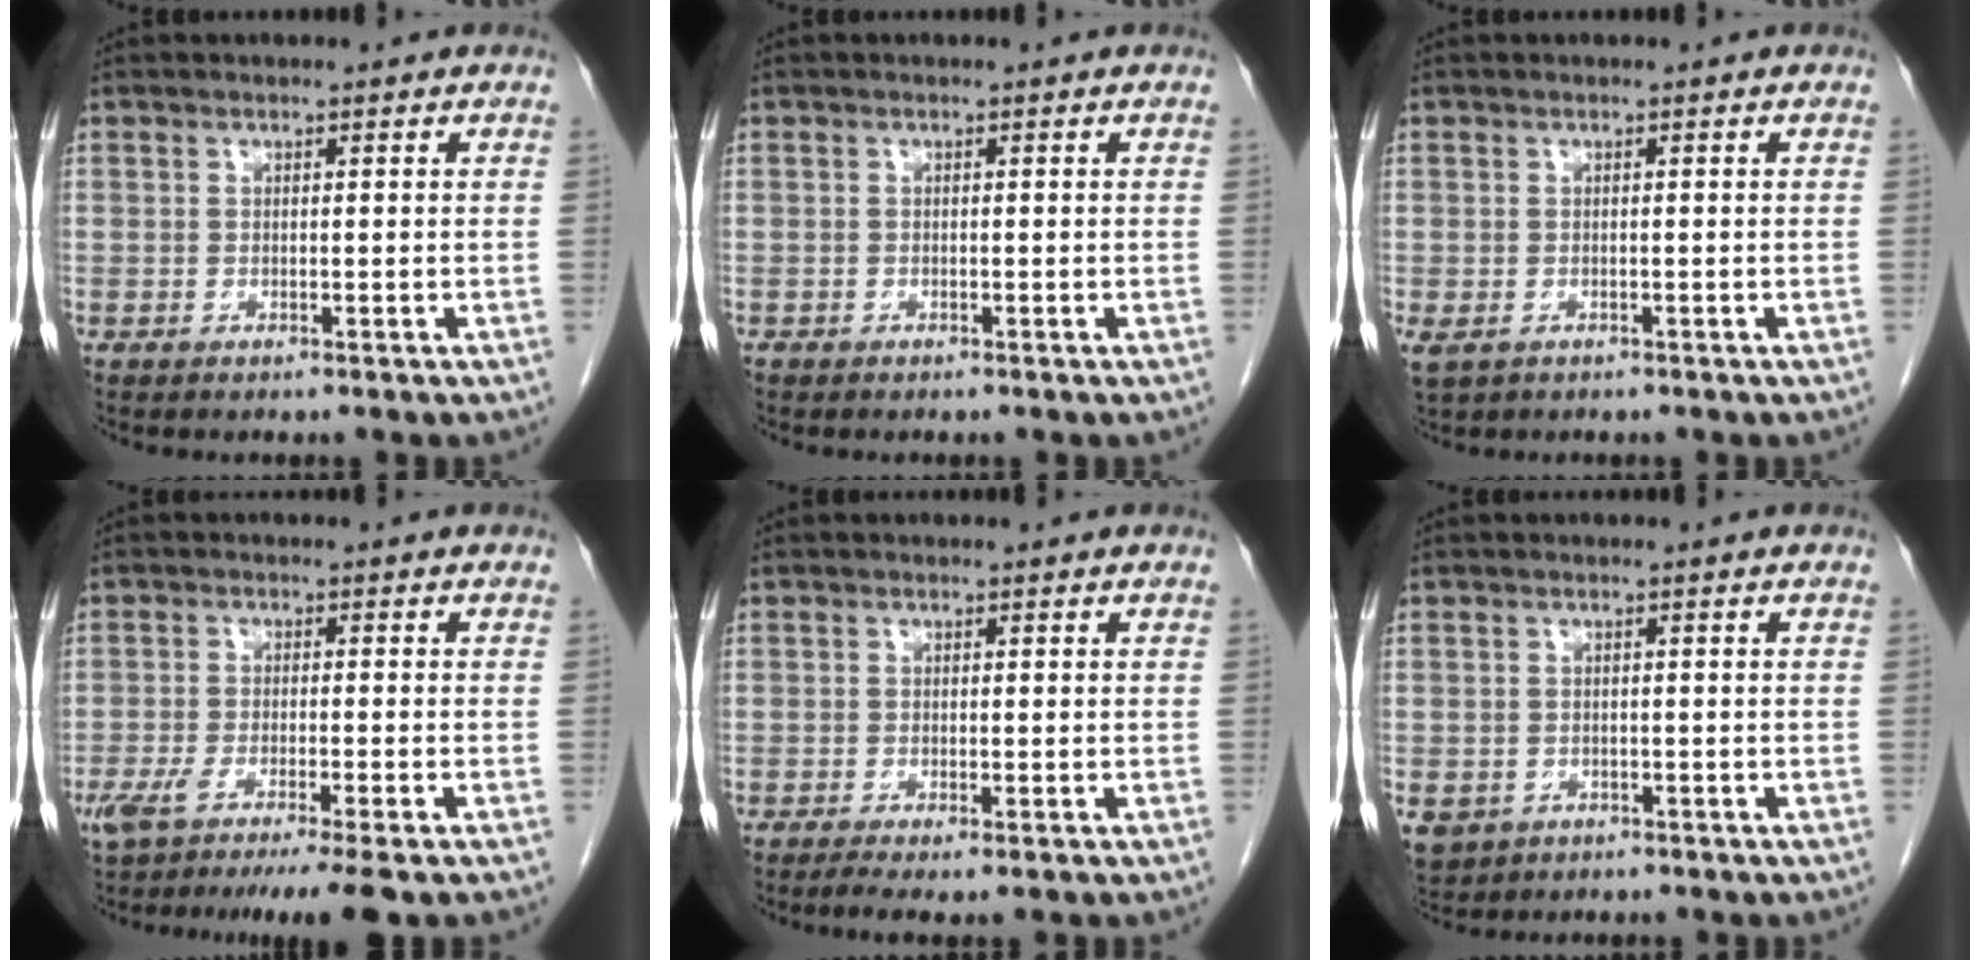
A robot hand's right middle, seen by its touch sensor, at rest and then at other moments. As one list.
[{"total": 0.0}, {"total": 2.8, "force": [-1.4, 1.6, 1.7], "torque": [-0.041, -0.008, -0.017]}, {"total": 9.8, "force": [-7.4, -0.2, 6.5], "torque": [-0.091, -0.019, -0.113]}, {"total": 2.5, "force": [-1.5, 0.3, 2.0], "torque": [-0.035, -0.011, -0.028]}, {"total": 6.3, "force": [-2.8, 5.2, 2.0], "torque": [-0.055, -0.004, -0.037]}]